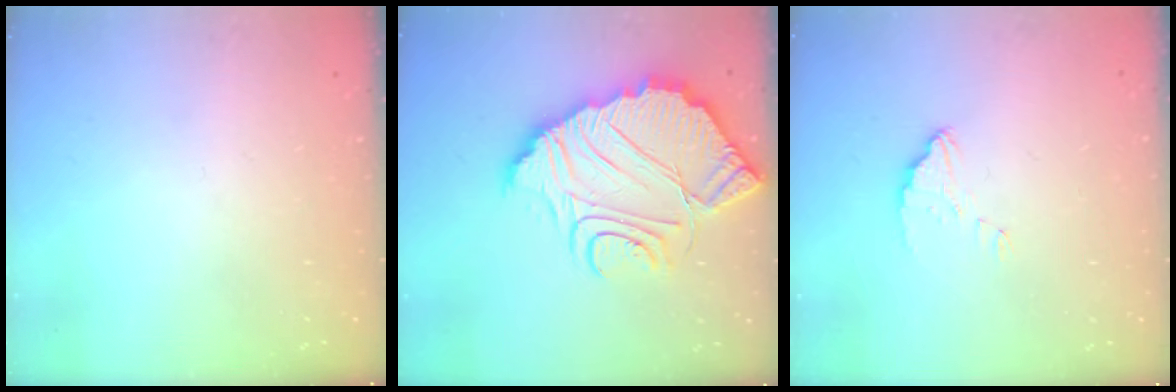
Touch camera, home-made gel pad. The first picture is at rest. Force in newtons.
{"total": 18.5, "press": 18.4, "slide": 1.6}
{"total": 2.8, "press": 2.8, "slide": 0.1}